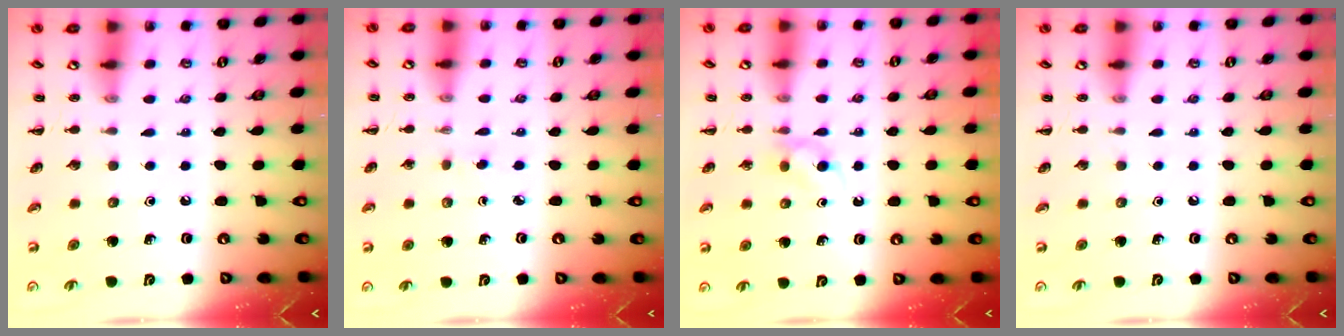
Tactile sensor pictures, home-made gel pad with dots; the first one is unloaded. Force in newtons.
{"total": 1.7, "press": 1.5, "slide": 0.8}
{"total": 2.7, "press": 2.4, "slide": 1.2}
{"total": 0.0}